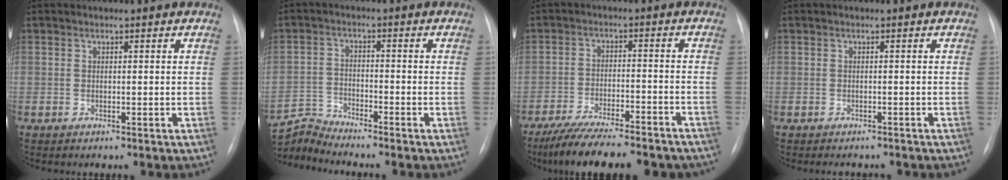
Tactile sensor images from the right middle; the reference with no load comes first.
{"total": 5.6, "force": [-5.2, -1.7, -1.0], "torque": [0.001, -0.006, -0.102]}
{"total": 17.3, "force": [-14.9, 3.1, 8.1], "torque": [-0.127, -0.010, -0.217]}
{"total": 3.5, "force": [-3.0, 1.4, 1.0], "torque": [-0.008, 0.000, -0.033]}